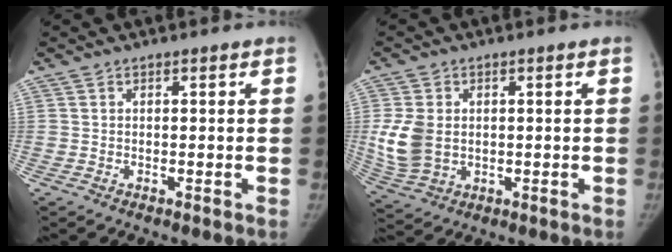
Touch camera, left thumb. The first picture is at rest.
{"total": 8.4, "force": [0.3, 6.3, 5.6], "torque": [-0.110, -0.001, 0.020]}